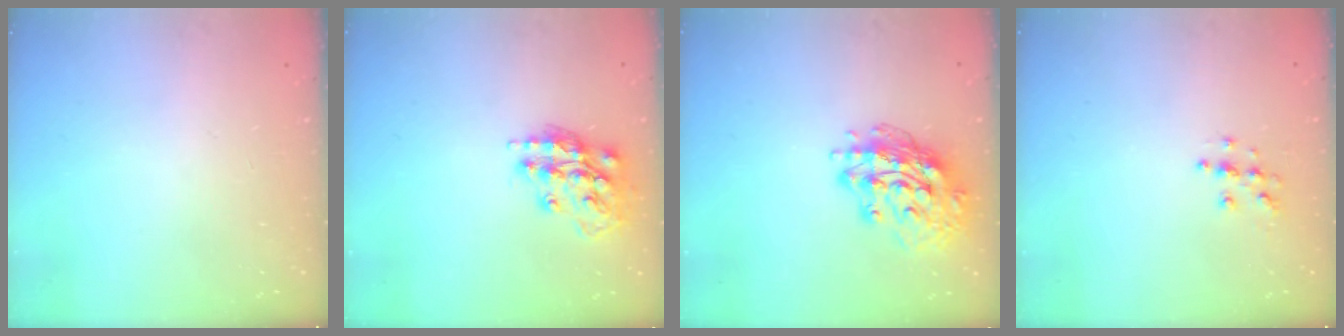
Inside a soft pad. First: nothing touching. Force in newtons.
{"total": 14.9, "press": 14.9, "slide": 1.1}
{"total": 15.9, "press": 15.9, "slide": 1.5}
{"total": 5.6, "press": 5.6, "slide": 0.2}